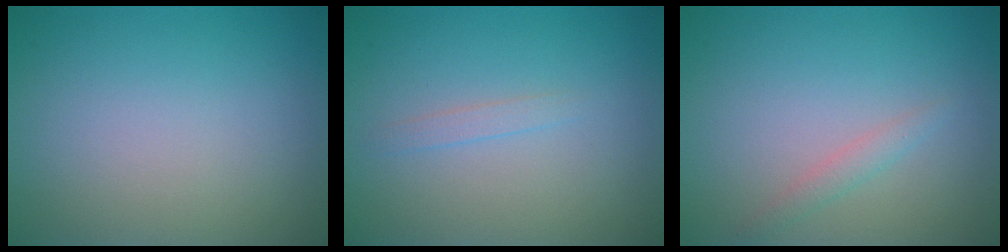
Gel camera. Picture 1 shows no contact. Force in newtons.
{"total": 0.8, "press": 0.8, "slide": 0.1}
{"total": 1.2, "press": 1.2, "slide": 0.0}